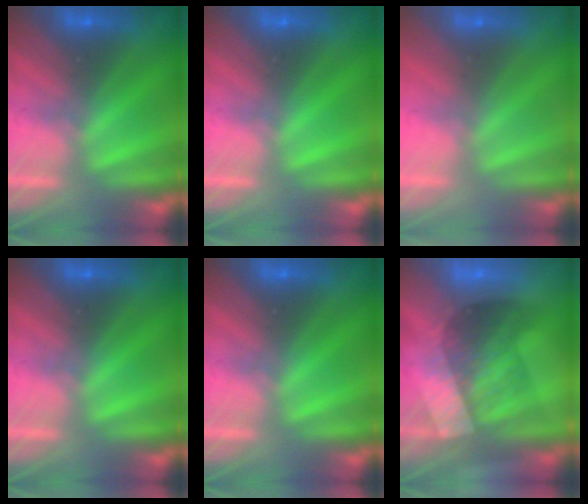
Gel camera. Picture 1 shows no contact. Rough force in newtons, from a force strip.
{"total": 0.0}
{"total": 2.9}
{"total": 0.0}
{"total": 0.0}
{"total": 3.3}